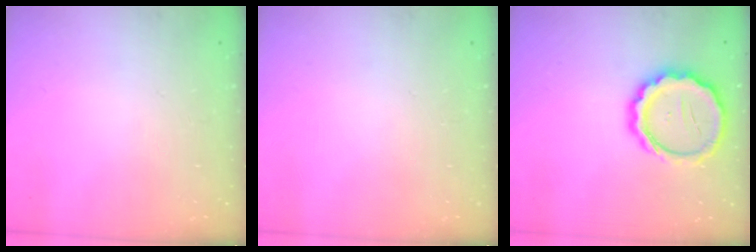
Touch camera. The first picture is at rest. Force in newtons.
{"total": 0.0}
{"total": 14.7, "press": 14.4, "slide": 3.1}